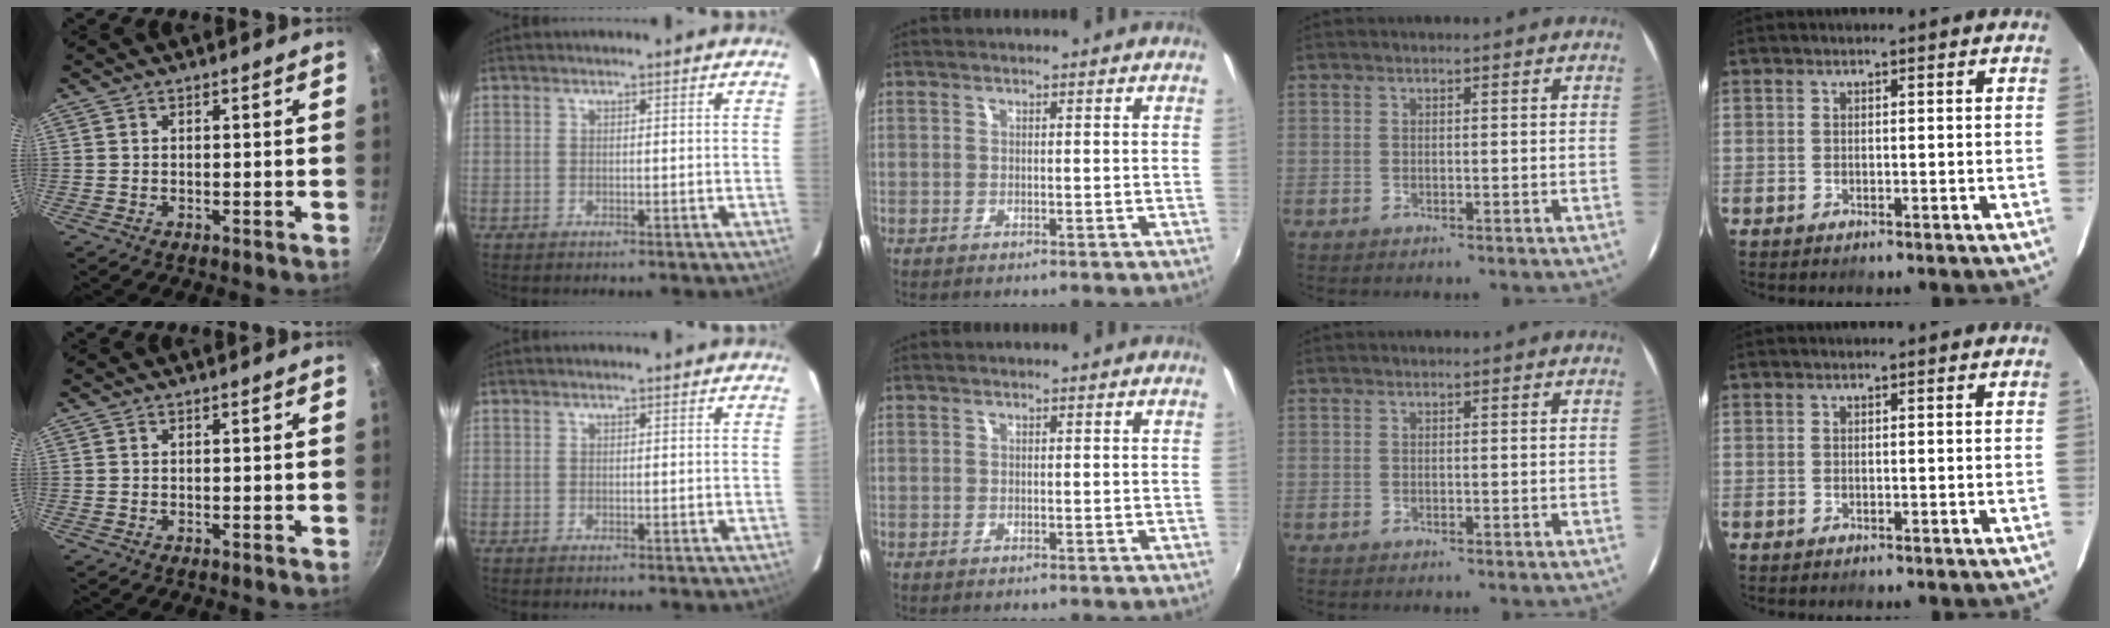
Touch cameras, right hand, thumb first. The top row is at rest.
{}